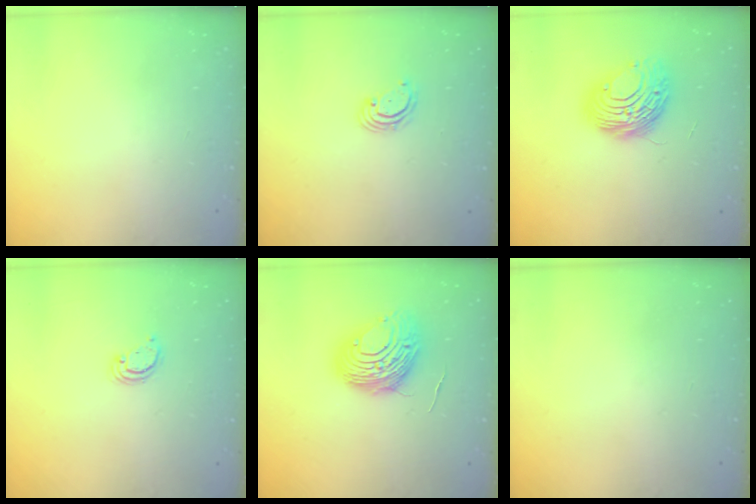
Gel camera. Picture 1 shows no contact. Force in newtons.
{"total": 2.7, "press": 2.7, "slide": 0.7}
{"total": 10.6, "press": 10.5, "slide": 1.5}
{"total": 2.6, "press": 2.6, "slide": 0.2}
{"total": 11.2, "press": 11.2, "slide": 1.2}
{"total": 0.0}